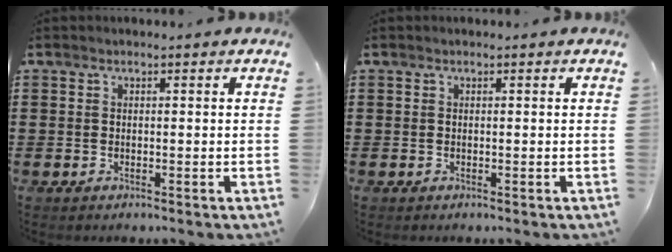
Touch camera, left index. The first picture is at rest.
{"total": 0.0}